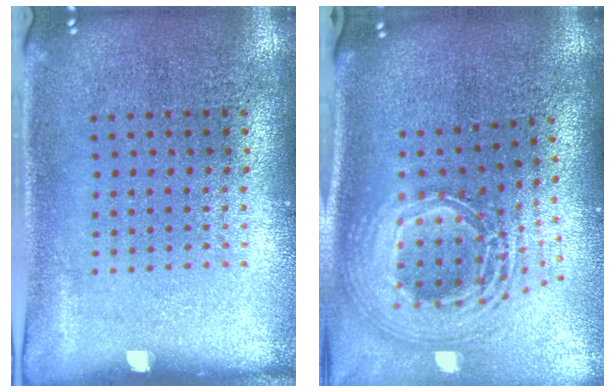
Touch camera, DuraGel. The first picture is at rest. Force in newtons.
{"total": 2.8, "press": 1.9, "slide": 2.0}